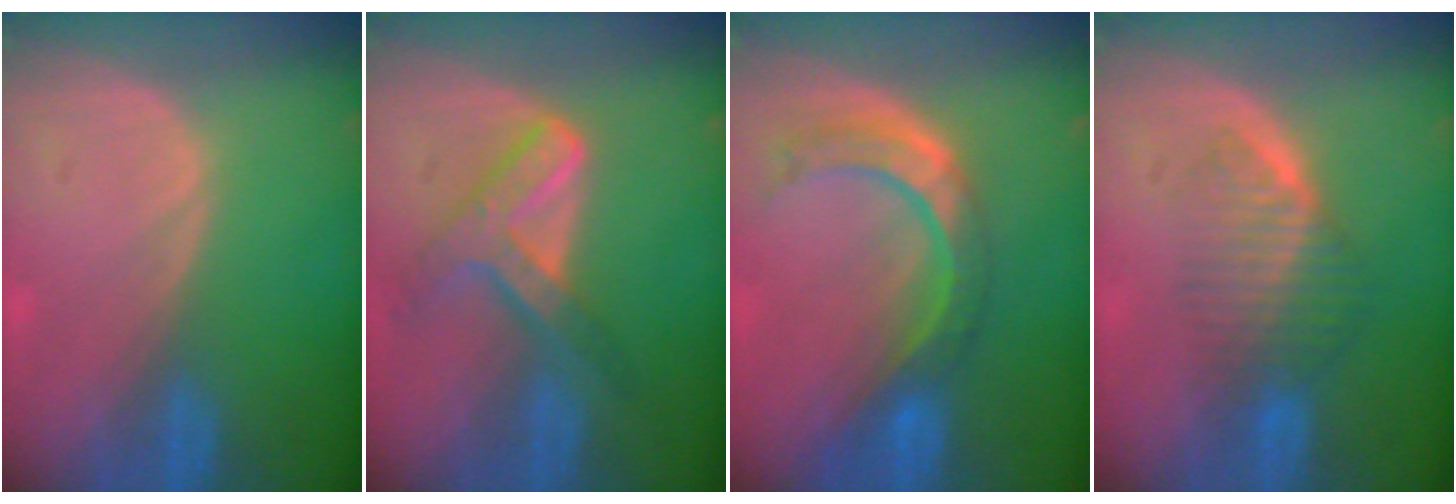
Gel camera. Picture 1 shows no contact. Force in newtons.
{"total": 7.2, "press": 6.2, "slide": 3.8}
{"total": 8.5, "press": 7.2, "slide": 4.5}
{"total": 6.4, "press": 5.8, "slide": 2.7}